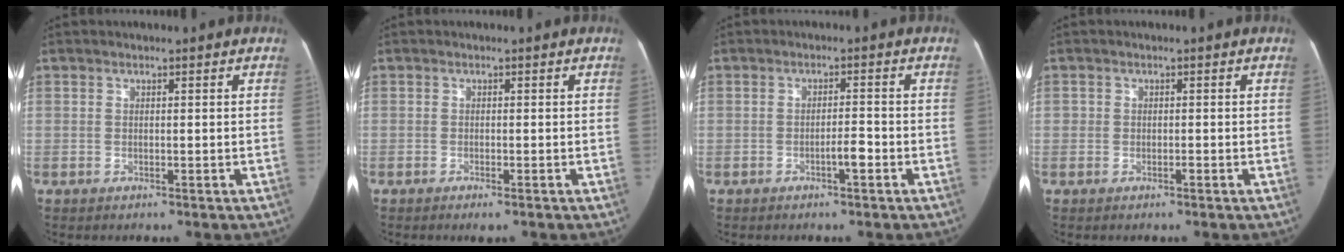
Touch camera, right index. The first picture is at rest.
{"total": 1.6, "force": [-1.1, 0.2, 1.2], "torque": [-0.020, -0.005, -0.015]}
{"total": 2.4, "force": [-1.3, 0.3, 2.1], "torque": [-0.033, 0.001, -0.022]}
{"total": 0.8, "force": [-0.4, 0.7, 0.1], "torque": [0.004, -0.003, -0.010]}